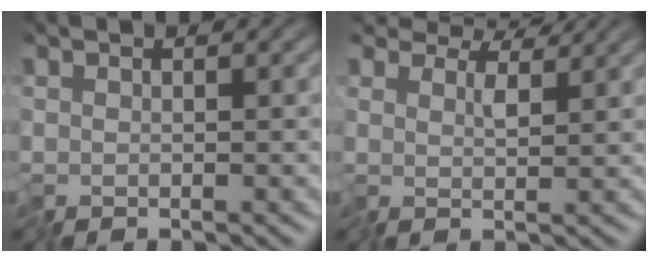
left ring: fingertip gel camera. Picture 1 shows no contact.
{"total": 4.4, "force": [3.6, 1.8, 1.8], "torque": [-0.043, 0.010, 0.047]}